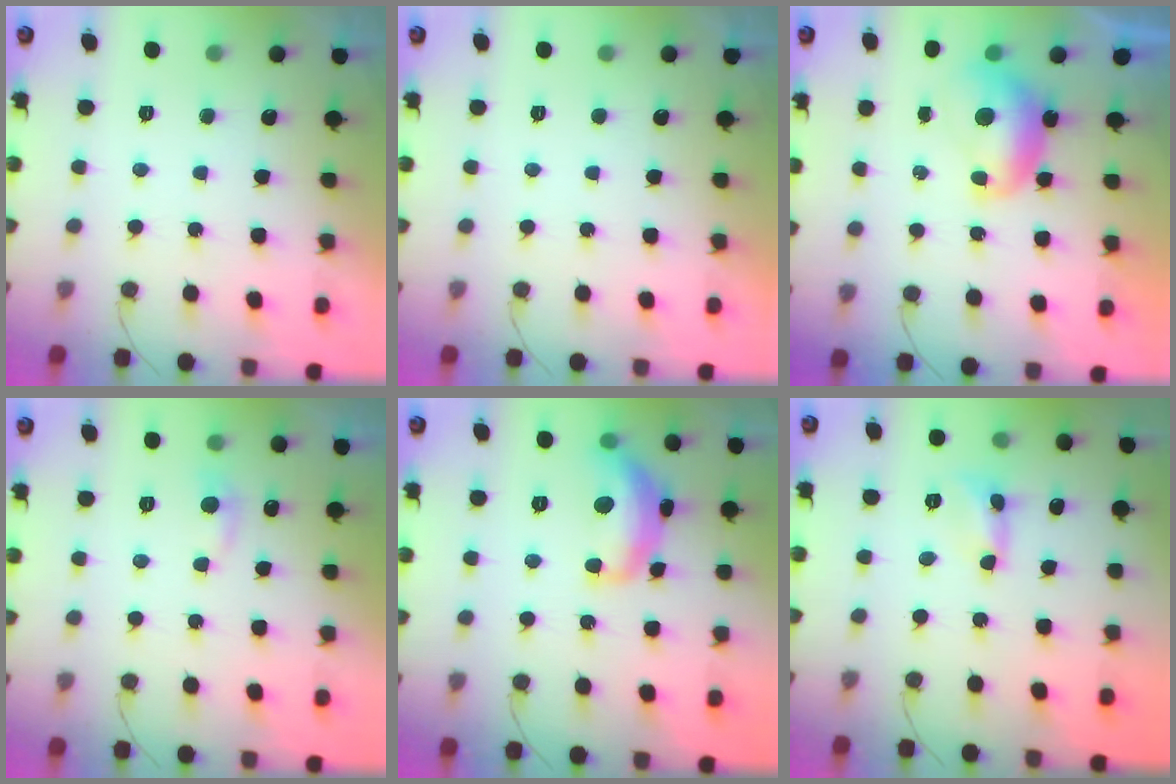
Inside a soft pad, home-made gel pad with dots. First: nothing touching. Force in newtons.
{"total": 0.0}
{"total": 7.7, "press": 7.6, "slide": 0.9}
{"total": 4.9, "press": 4.9, "slide": 0.7}
{"total": 14.5, "press": 14.4, "slide": 1.1}
{"total": 2.4, "press": 2.4, "slide": 0.2}